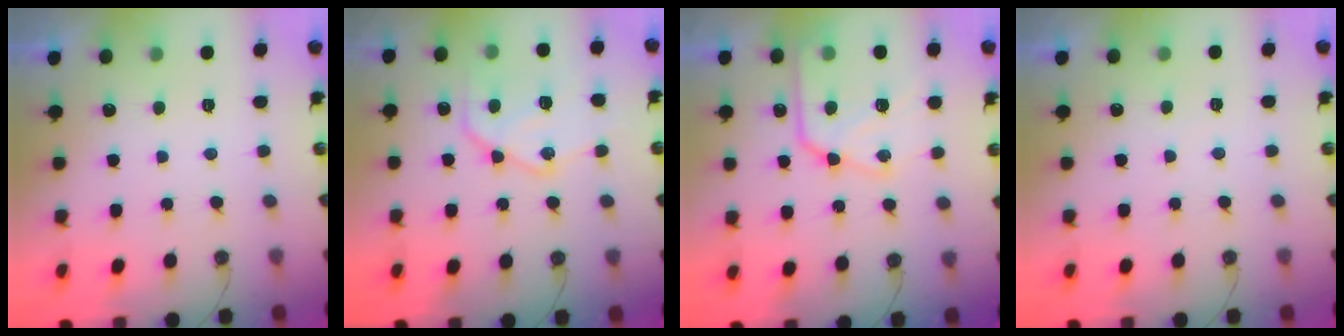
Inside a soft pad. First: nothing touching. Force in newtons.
{"total": 17.0, "press": 16.9, "slide": 1.2}
{"total": 17.9, "press": 17.8, "slide": 1.6}
{"total": 2.4, "press": 2.3, "slide": 0.5}